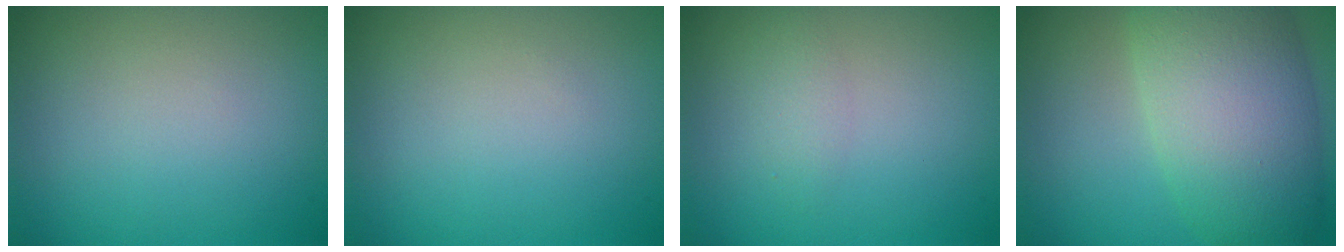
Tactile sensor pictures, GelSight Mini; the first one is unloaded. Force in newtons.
{"total": 0.0}
{"total": 1.4, "press": 1.4, "slide": 0.1}
{"total": 10.0, "press": 10.0, "slide": 0.4}